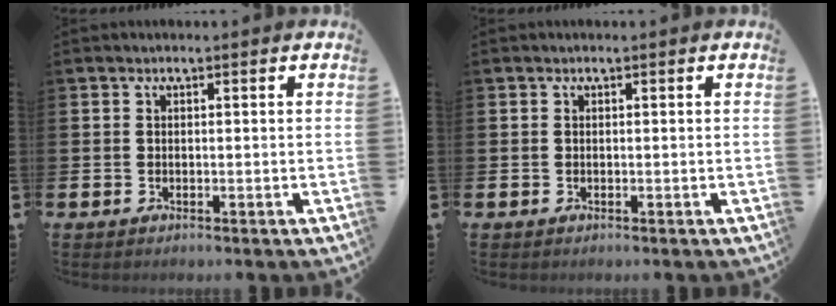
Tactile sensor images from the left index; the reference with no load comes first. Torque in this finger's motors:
{"motor_torque": [-0.05, 0.05, 0.00, 0.00]}